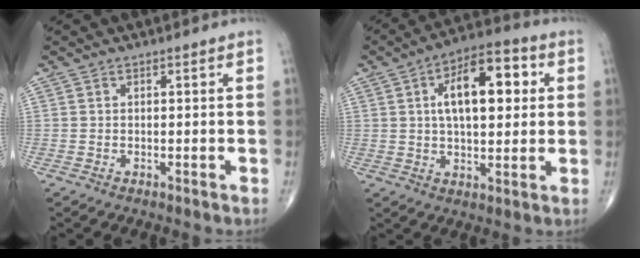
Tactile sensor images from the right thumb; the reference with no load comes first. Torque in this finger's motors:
{"motor_torque": [0.74, 3.07, 1.18, 0.21, 0.28]}